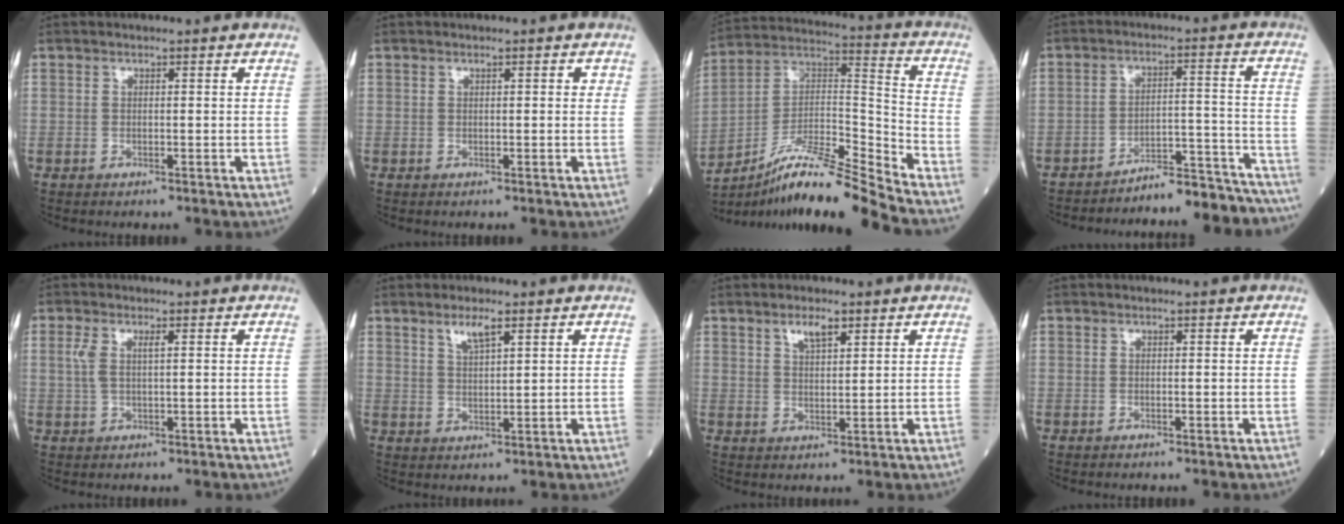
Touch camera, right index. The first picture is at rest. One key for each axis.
{"total": 0.9, "fx": 0.3, "fy": 0.4, "fz": 0.7, "tx": -0.006, "ty": 0.003, "tz": 0.004}
{"total": 16.3, "fx": -13.7, "fy": -1.3, "fz": 8.7, "tx": -0.151, "ty": 0.022, "tz": -0.243}
{"total": 9.7, "fx": -9.3, "fy": 1.7, "fz": 2.0, "tx": 0.001, "ty": 0.034, "tz": -0.125}
{"total": 3.1, "fx": 0.9, "fy": 1.0, "fz": 2.8, "tx": -0.071, "ty": 0.012, "tz": 0.020}
{"total": 3.4, "fx": 2.3, "fy": 0.5, "fz": 2.5, "tx": -0.049, "ty": 0.001, "tz": 0.045}
{"total": 3.4, "fx": 2.2, "fy": 1.0, "fz": 2.4, "tx": -0.043, "ty": 0.002, "tz": 0.040}
{"total": 0.0}